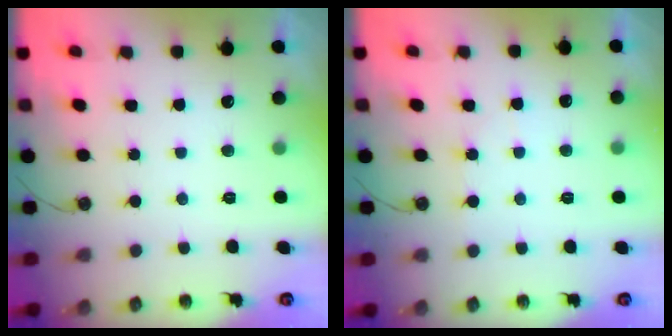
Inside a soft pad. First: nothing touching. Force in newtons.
{"total": 3.1, "press": 3.1, "slide": 0.5}